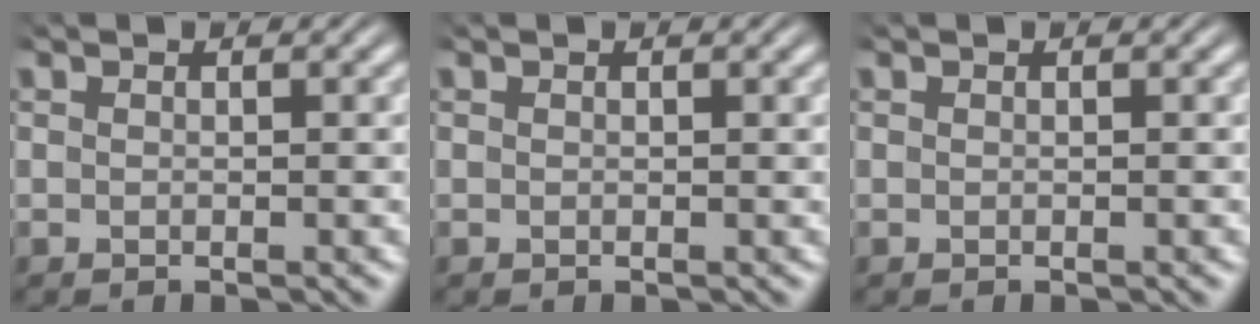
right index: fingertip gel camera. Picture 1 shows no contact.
{"total": 0.0}
{"total": 0.0}